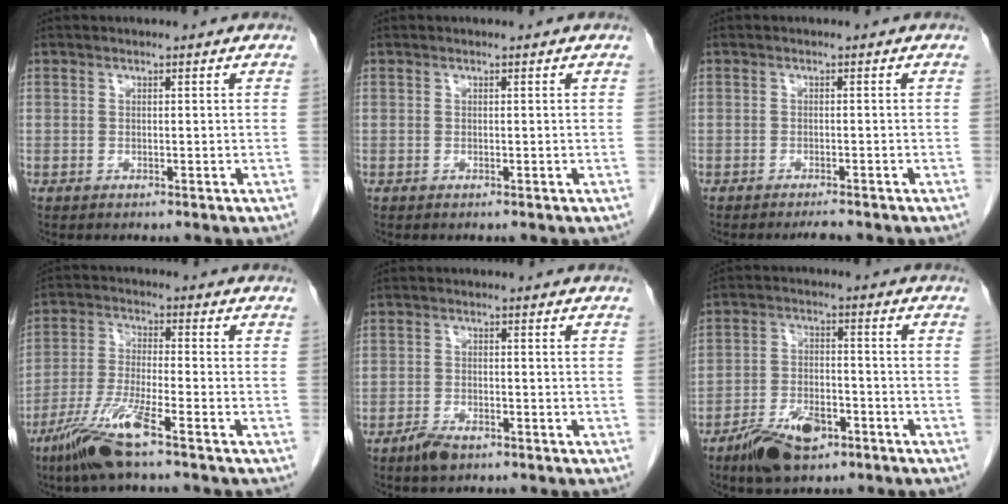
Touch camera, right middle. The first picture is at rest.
{"total": 0.0}
{"total": 1.8, "force": [-1.6, 0.1, 0.7], "torque": [-0.014, -0.004, -0.022]}
{"total": 9.4, "force": [-6.2, 0.2, 7.1], "torque": [-0.153, -0.024, -0.125]}
{"total": 3.2, "force": [-2.4, 1.2, 1.9], "torque": [-0.040, -0.002, -0.040]}
{"total": 8.5, "force": [-5.4, 3.7, 5.4], "torque": [-0.106, -0.001, -0.094]}